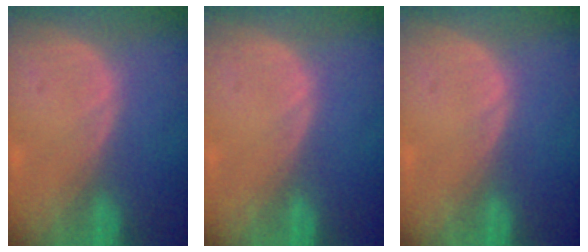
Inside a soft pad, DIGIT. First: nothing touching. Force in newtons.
{"total": 0.0}
{"total": 0.0}